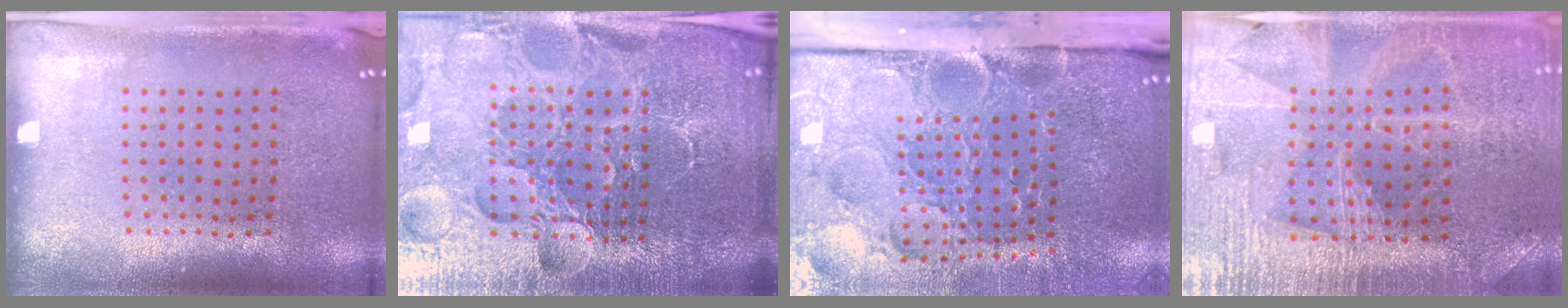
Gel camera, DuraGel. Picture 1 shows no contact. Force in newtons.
{"total": 6.7, "press": 5.9, "slide": 3.2}
{"total": 5.4, "press": 4.1, "slide": 3.4}
{"total": 3.0, "press": 2.9, "slide": 0.5}